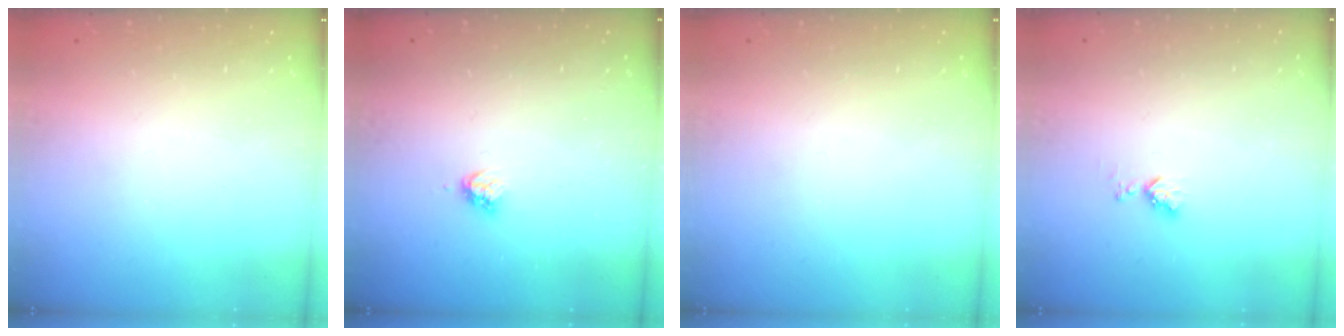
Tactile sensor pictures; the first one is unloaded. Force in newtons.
{"total": 3.3, "press": 3.3, "slide": 0.3}
{"total": 0.0}
{"total": 3.7, "press": 3.7, "slide": 0.6}